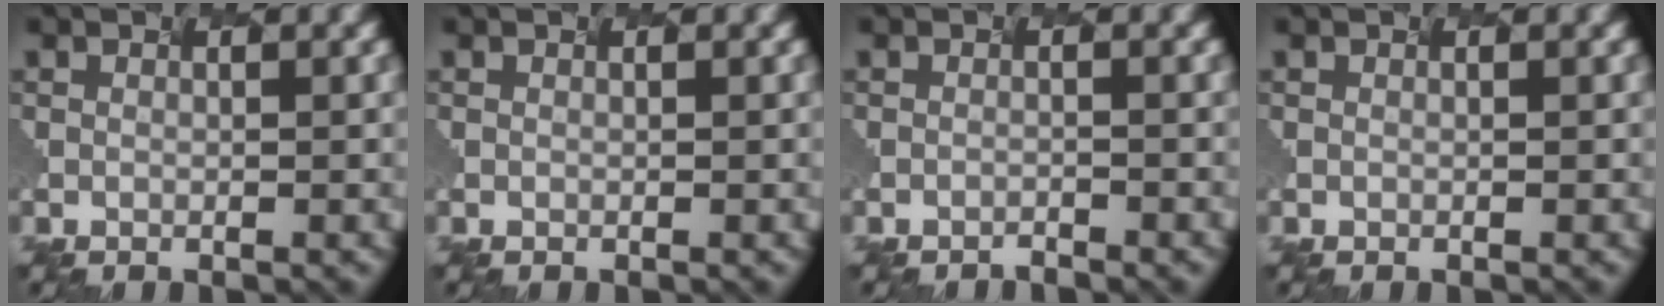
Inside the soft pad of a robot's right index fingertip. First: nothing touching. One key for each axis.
{"total": 0.0}
{"total": 1.6, "fx": -1.4, "fy": -0.7, "fz": -0.5, "tx": -0.002, "ty": -0.008, "tz": -0.007}
{"total": 0.0}